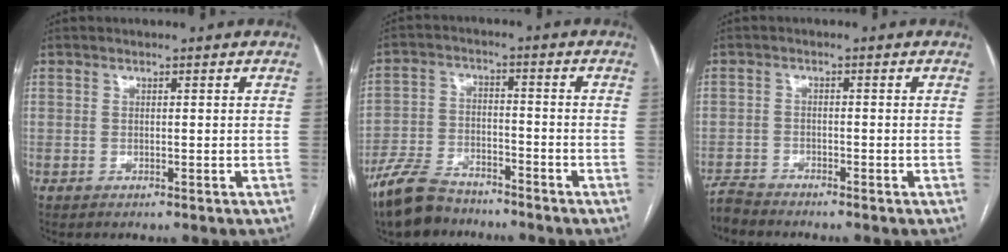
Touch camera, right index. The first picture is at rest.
{"total": 9.0, "force": [-7.6, 3.4, 3.5], "torque": [-0.083, -0.012, -0.144]}
{"total": 2.9, "force": [-2.9, 0.0, 0.0], "torque": [0.002, -0.015, -0.057]}